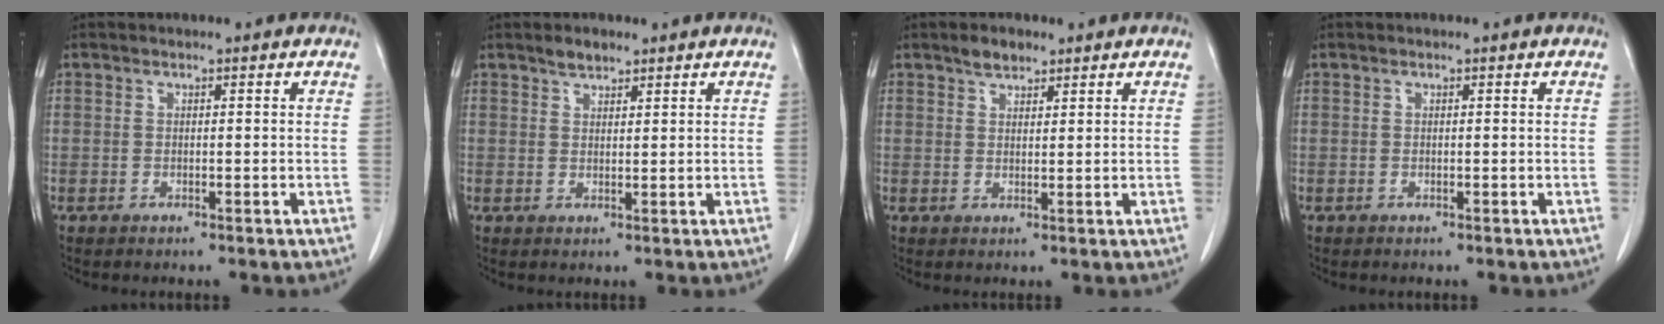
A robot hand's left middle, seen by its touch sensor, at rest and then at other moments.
{"total": 2.3, "force": [1.9, 0.9, 0.9], "torque": [-0.020, 0.003, 0.032]}
{"total": 2.7, "force": [2.1, 1.3, 1.2], "torque": [-0.025, 0.006, 0.036]}
{"total": 0.0}